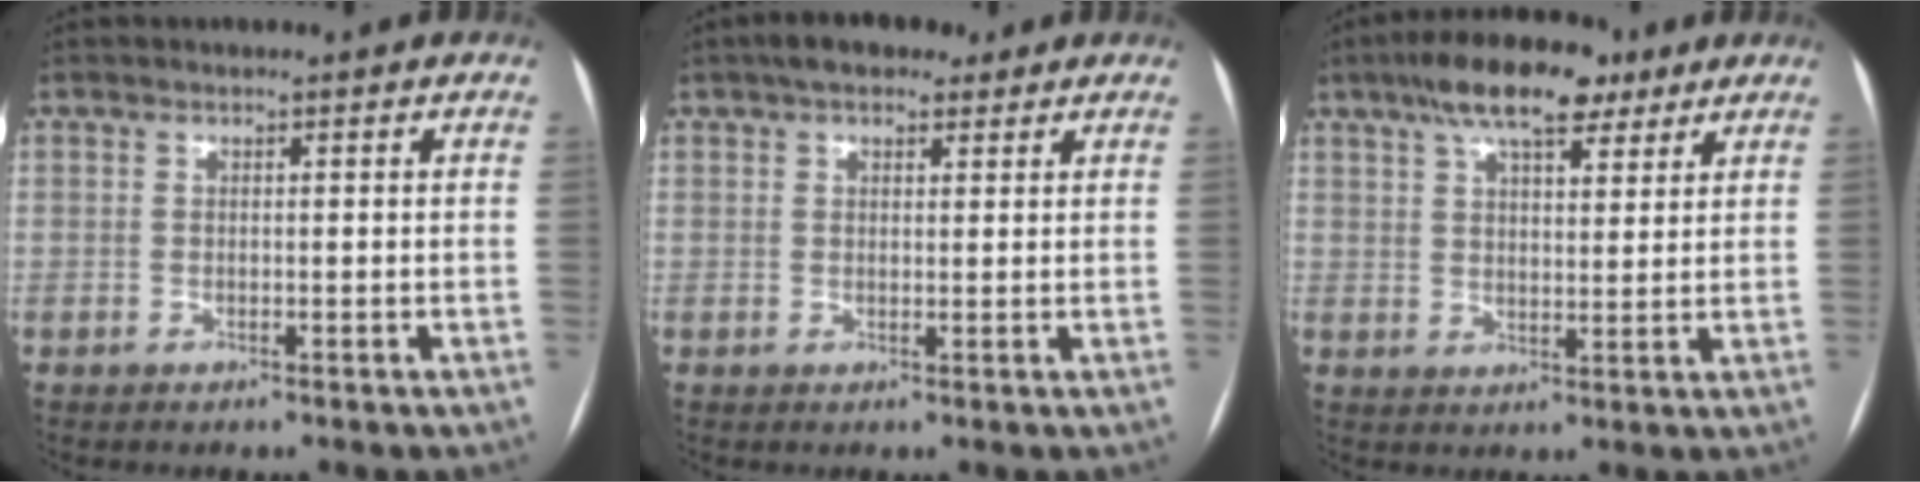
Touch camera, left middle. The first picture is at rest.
{"total": 5.9, "force": [4.1, 2.8, 3.2], "torque": [-0.051, 0.026, 0.064]}
{"total": 12.1, "force": [8.1, 4.4, 7.9], "torque": [-0.139, 0.031, 0.136]}